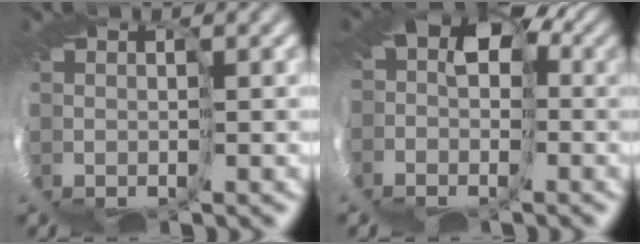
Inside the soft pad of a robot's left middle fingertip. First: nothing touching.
{"total": 7.2, "force": [-1.2, 5.9, 4.0], "torque": [-0.072, -0.002, -0.029]}